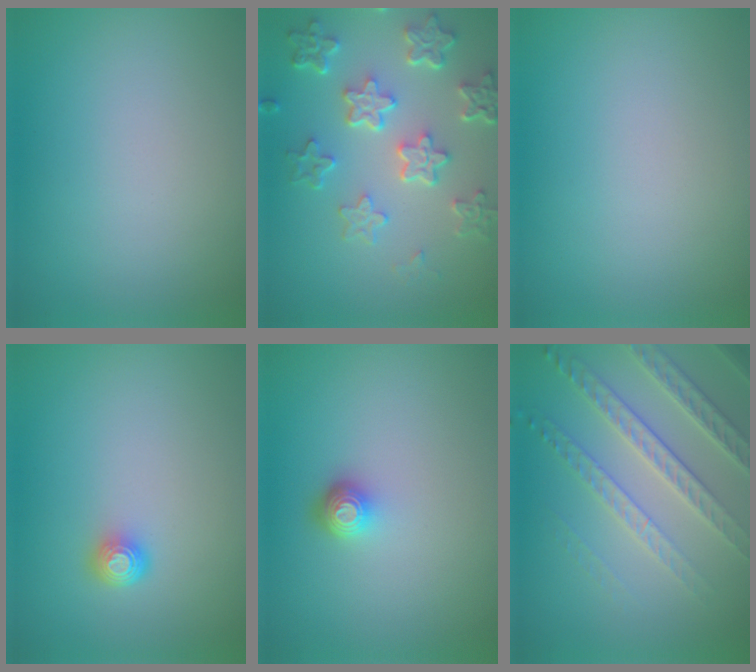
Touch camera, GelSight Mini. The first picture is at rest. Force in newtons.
{"total": 5.9, "press": 4.4, "slide": 3.9}
{"total": 0.0}
{"total": 1.7, "press": 1.2, "slide": 1.1}
{"total": 1.8, "press": 1.3, "slide": 1.2}
{"total": 4.8, "press": 4.1, "slide": 2.5}